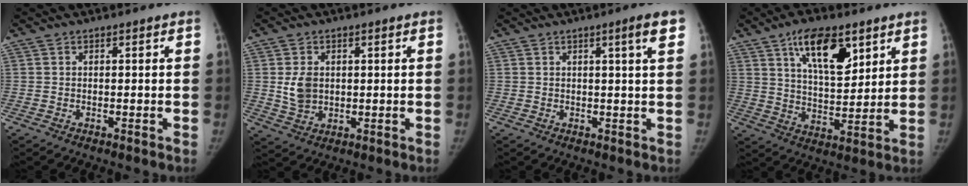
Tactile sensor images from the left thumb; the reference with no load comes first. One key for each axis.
{"total": 5.1, "fx": 0.6, "fy": 3.9, "fz": 3.3, "tx": -0.043, "ty": -0.012, "tz": 0.022}
{"total": 4.1, "fx": 2.0, "fy": -0.2, "fz": 3.6, "tx": -0.047, "ty": -0.009, "tz": 0.027}
{"total": 13.6, "fx": 7.3, "fy": 6.1, "fz": 9.6, "tx": -0.123, "ty": -0.041, "tz": 0.127}